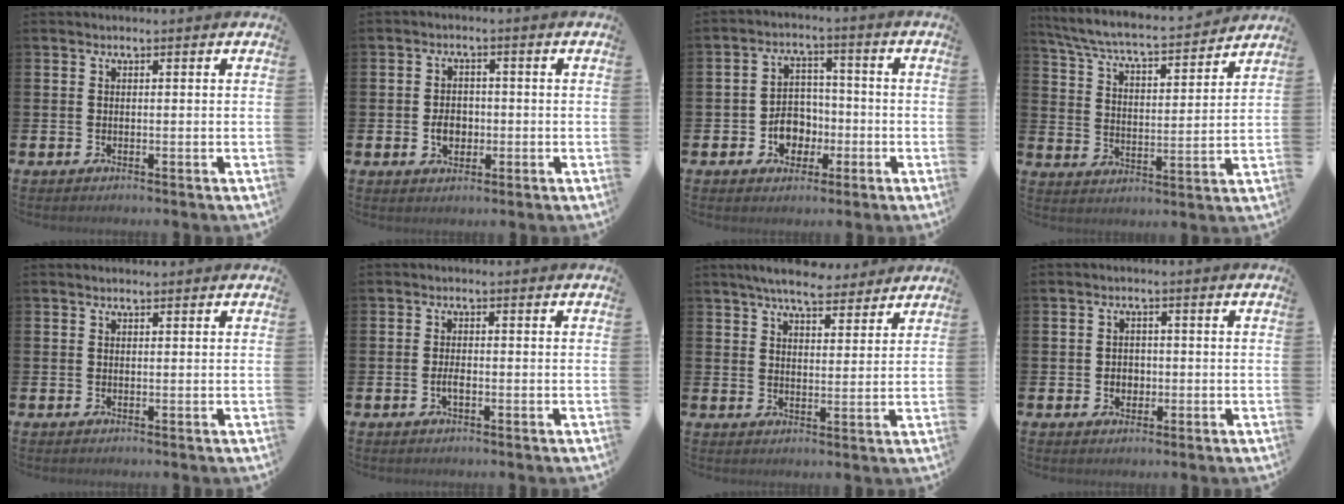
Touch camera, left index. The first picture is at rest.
{"total": 3.2, "force": [-0.7, 2.4, 2.0], "torque": [-0.016, -0.004, -0.021]}
{"total": 5.4, "force": [-1.8, 4.5, 2.4], "torque": [-0.035, 0.006, -0.038]}
{"total": 6.3, "force": [5.8, 0.7, 2.2], "torque": [-0.074, -0.047, 0.096]}
{"total": 0.7, "force": [0.7, 0.2, 0.2], "torque": [0.003, -0.001, 0.010]}
{"total": 1.7, "force": [-0.5, 0.7, 1.5], "torque": [-0.020, -0.003, -0.012]}
{"total": 6.6, "force": [6.2, 1.4, 1.8], "torque": [-0.028, -0.031, 0.107]}
{"total": 2.1, "force": [-0.3, 1.9, 0.8], "torque": [0.004, -0.002, -0.015]}